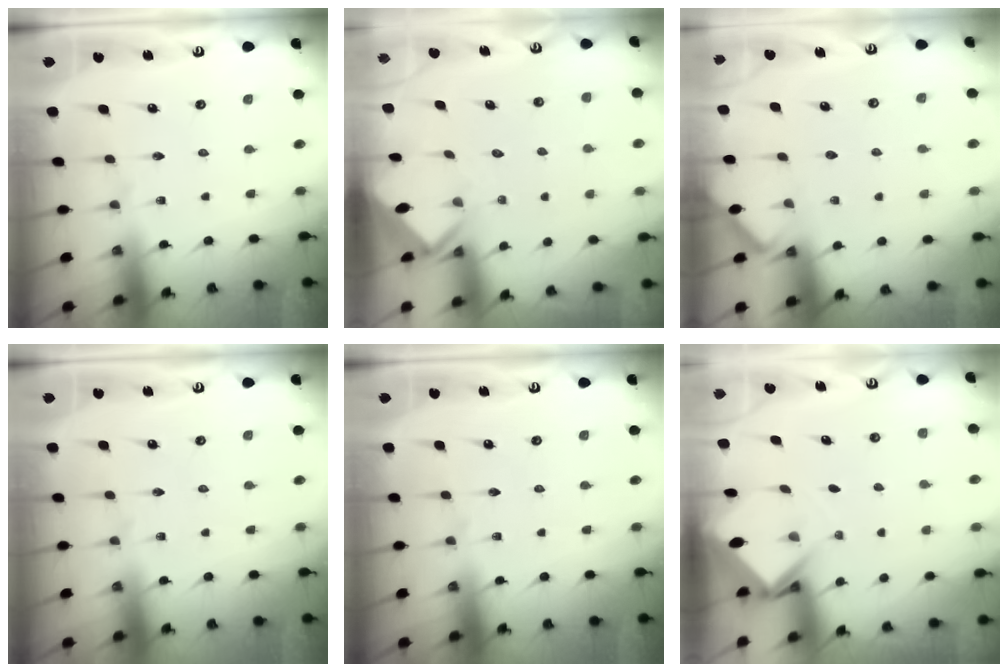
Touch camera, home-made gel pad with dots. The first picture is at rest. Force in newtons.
{"total": 2.6, "press": 2.6, "slide": 0.1}
{"total": 2.3, "press": 2.3, "slide": 0.3}
{"total": 0.0}
{"total": 0.0}
{"total": 3.7, "press": 3.7, "slide": 0.2}